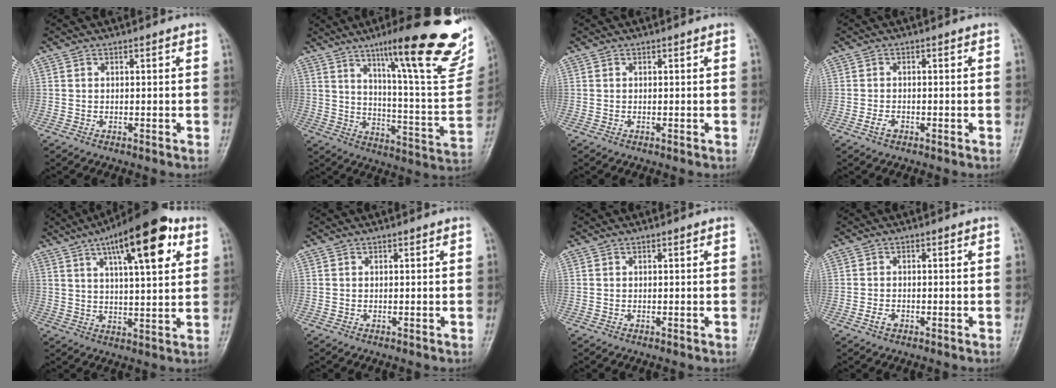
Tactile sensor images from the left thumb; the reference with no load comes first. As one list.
[{"total": 27.6, "force": [16.3, 5.4, 21.6], "torque": [-0.271, -0.059, 0.235]}, {"total": 0.0}, {"total": 1.7, "force": [-0.9, 1.1, 1.0], "torque": [-0.021, 0.006, -0.018]}, {"total": 17.6, "force": [8.2, 5.5, 14.5], "torque": [-0.193, -0.012, 0.122]}, {"total": 0.0}, {"total": 0.0}, {"total": 1.6, "force": [-0.9, 1.0, 0.9], "torque": [-0.019, 0.005, -0.017]}]